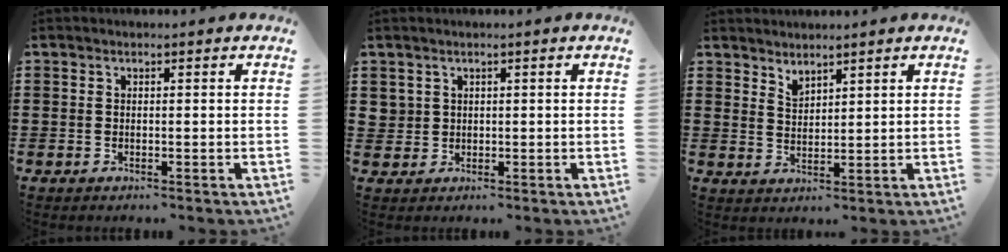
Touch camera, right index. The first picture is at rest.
{"total": 1.8, "force": [0.7, 1.6, 0.1], "torque": [-0.010, 0.008, 0.013]}
{"total": 2.2, "force": [2.1, 0.4, -0.2], "torque": [-0.001, 0.000, 0.042]}